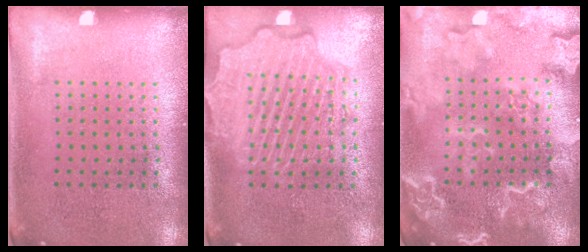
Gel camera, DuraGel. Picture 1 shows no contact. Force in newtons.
{"total": 4.4, "press": 4.4, "slide": 0.5}
{"total": 4.7, "press": 4.7, "slide": 0.6}